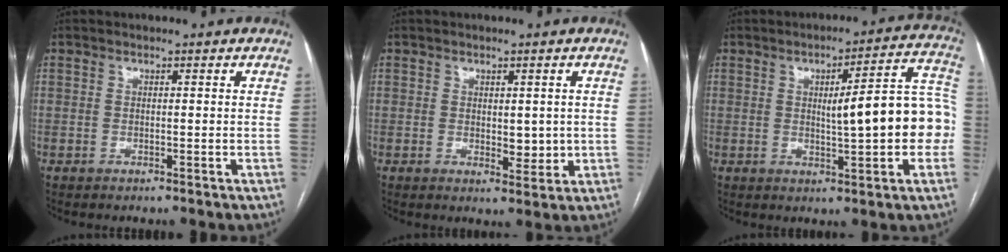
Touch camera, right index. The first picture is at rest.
{"total": 3.5, "force": [0.1, 1.8, 3.0], "torque": [-0.039, -0.008, 0.008]}
{"total": 13.0, "force": [-0.5, 2.1, 12.8], "torque": [-0.161, 0.034, -0.003]}